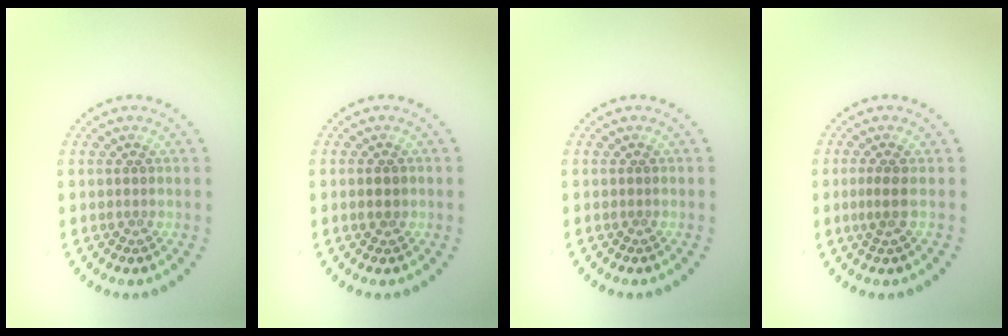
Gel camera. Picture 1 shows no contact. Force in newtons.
{"total": 1.2, "press": 1.2, "slide": 0.2}
{"total": 0.0}
{"total": 1.5, "press": 1.2, "slide": 1.0}